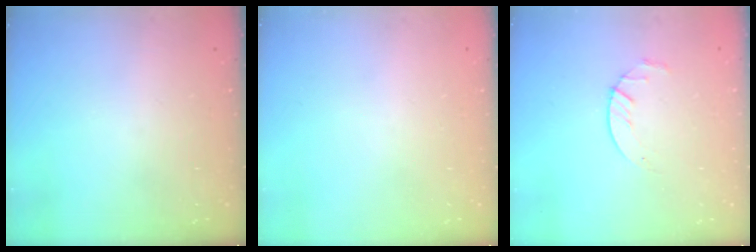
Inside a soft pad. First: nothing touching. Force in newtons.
{"total": 0.0}
{"total": 3.0, "press": 3.0, "slide": 0.4}